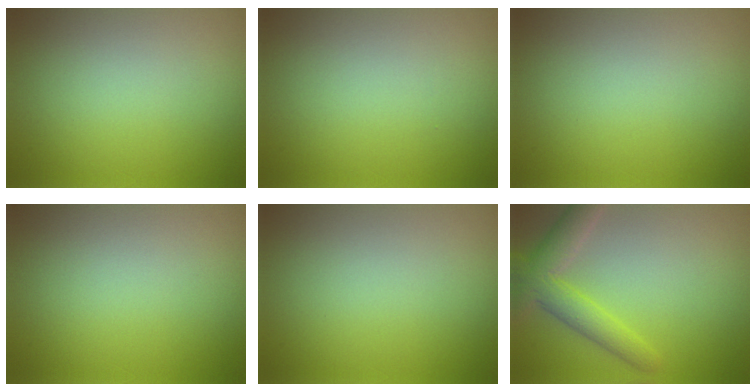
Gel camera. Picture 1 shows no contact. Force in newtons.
{"total": 0.0}
{"total": 0.0}
{"total": 0.0}
{"total": 0.0}
{"total": 4.2, "press": 4.2, "slide": 0.1}